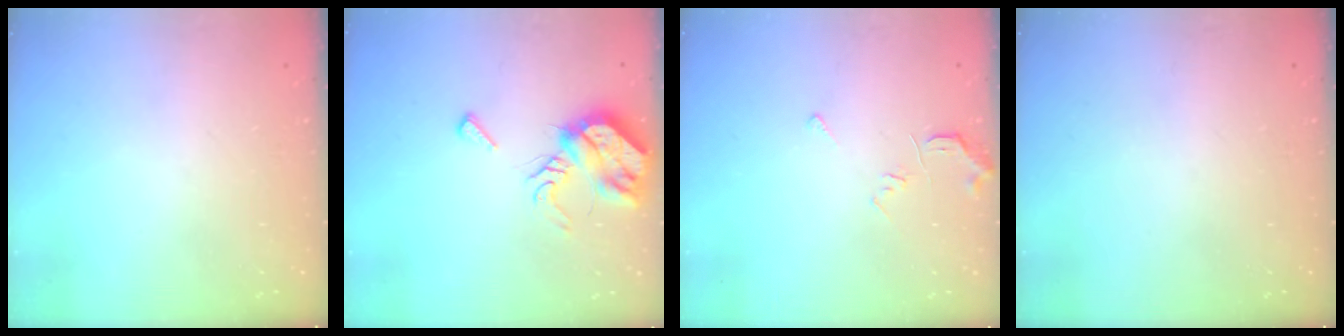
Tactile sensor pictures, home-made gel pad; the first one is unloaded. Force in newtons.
{"total": 9.3, "press": 9.3, "slide": 0.7}
{"total": 5.7, "press": 5.7, "slide": 0.6}
{"total": 0.0}